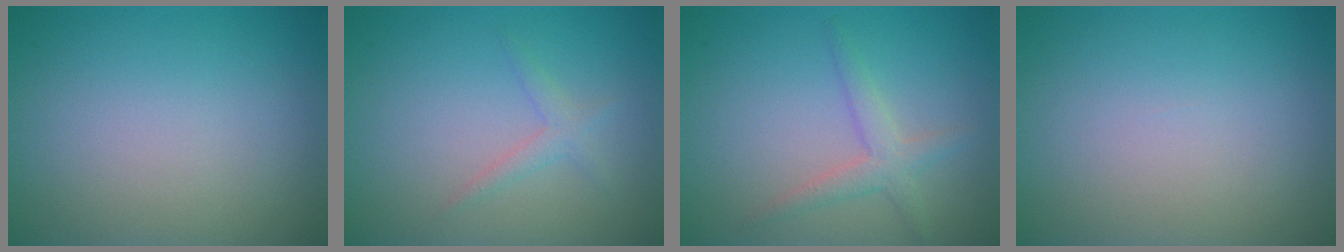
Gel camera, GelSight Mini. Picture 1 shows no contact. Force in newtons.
{"total": 1.3, "press": 1.3, "slide": 0.2}
{"total": 2.2, "press": 2.2, "slide": 0.1}
{"total": 0.0}